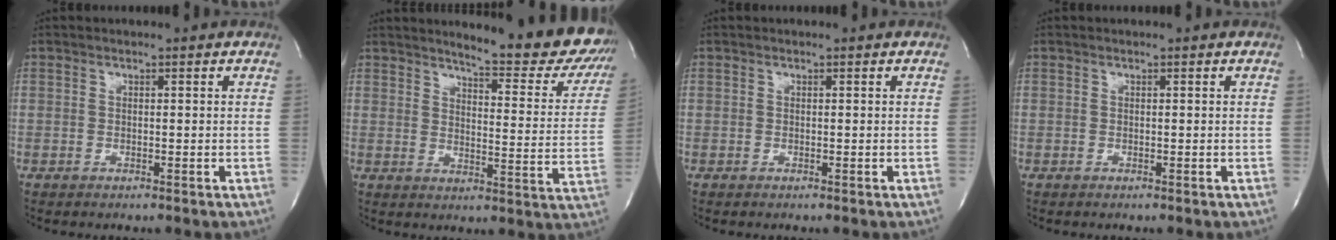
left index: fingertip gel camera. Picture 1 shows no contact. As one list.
[{"total": 18.0, "force": [16.4, 2.5, 7.0], "torque": [-0.080, -0.079, 0.184]}, {"total": 0.0}, {"total": 0.0}]